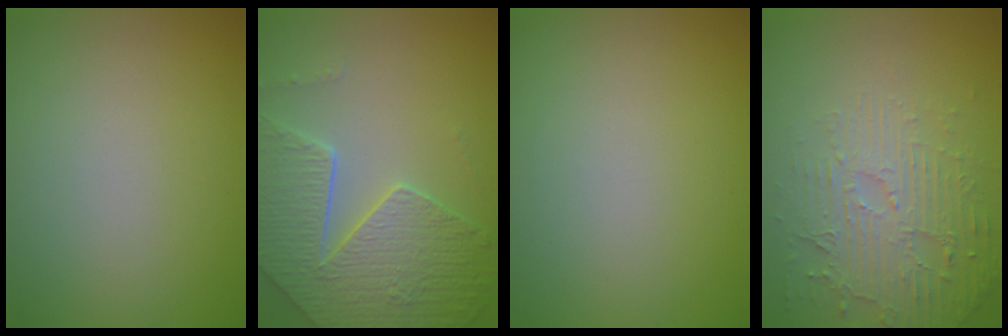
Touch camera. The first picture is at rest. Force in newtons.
{"total": 7.2, "press": 5.5, "slide": 4.7}
{"total": 0.0}
{"total": 4.6, "press": 3.6, "slide": 2.8}